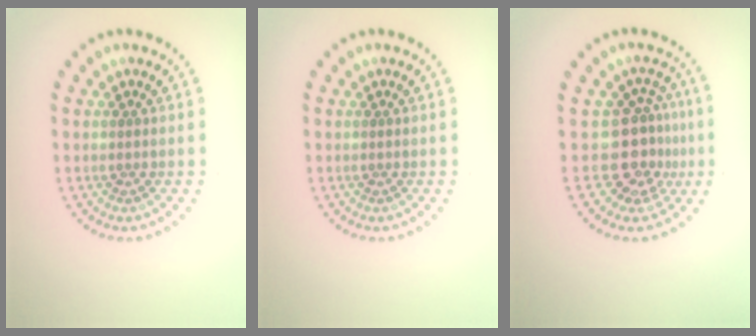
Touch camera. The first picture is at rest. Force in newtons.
{"total": 0.0}
{"total": 3.9, "press": 3.0, "slide": 2.5}